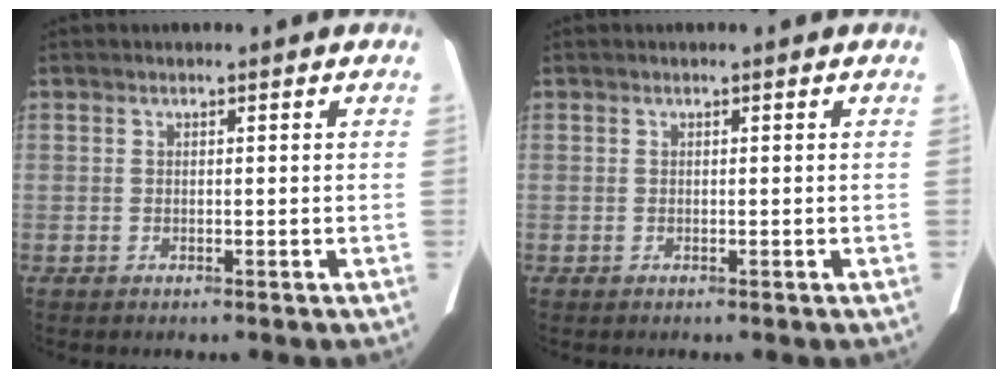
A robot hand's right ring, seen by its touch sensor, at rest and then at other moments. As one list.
[{"total": 0.0}]